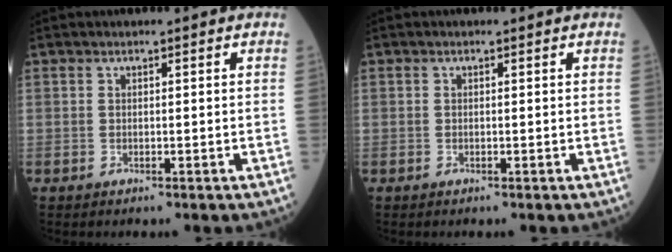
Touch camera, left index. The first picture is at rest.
{"total": 0.0}